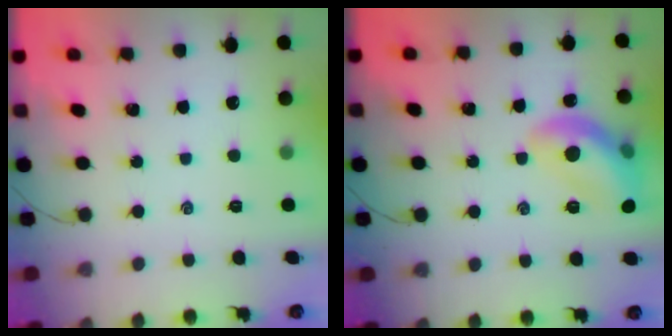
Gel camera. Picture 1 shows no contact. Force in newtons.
{"total": 13.1, "press": 13.1, "slide": 0.9}